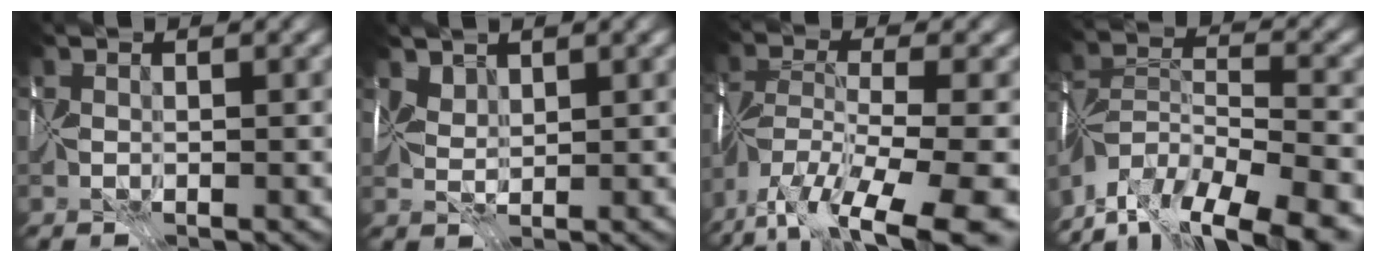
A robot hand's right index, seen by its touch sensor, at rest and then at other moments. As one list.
[{"total": 2.0, "force": [1.7, 0.9, 0.5], "torque": [-0.018, 0.003, 0.035]}, {"total": 14.3, "force": [-9.9, 4.4, 9.3], "torque": [-0.194, -0.025, -0.156]}, {"total": 15.2, "force": [-12.4, 5.3, 7.0], "torque": [-0.116, 0.001, -0.179]}]